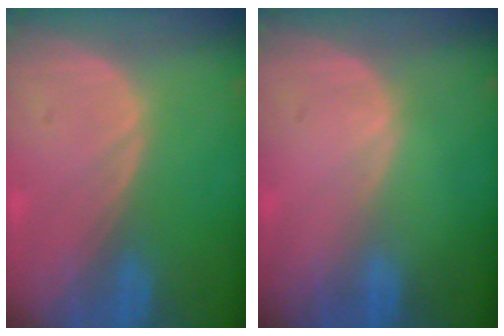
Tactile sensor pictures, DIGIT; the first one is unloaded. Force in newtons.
{"total": 0.0}